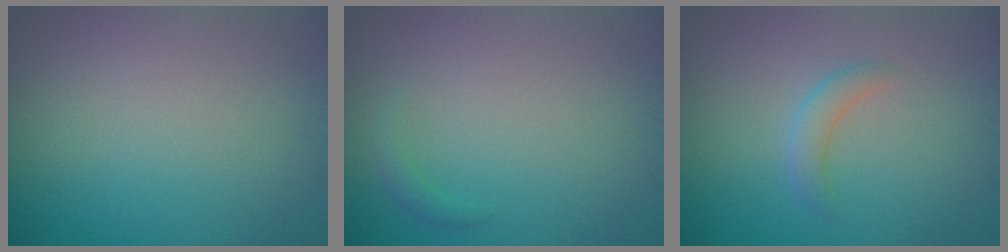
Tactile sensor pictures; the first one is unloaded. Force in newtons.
{"total": 0.9, "press": 0.9, "slide": 0.0}
{"total": 1.7, "press": 1.7, "slide": 0.1}